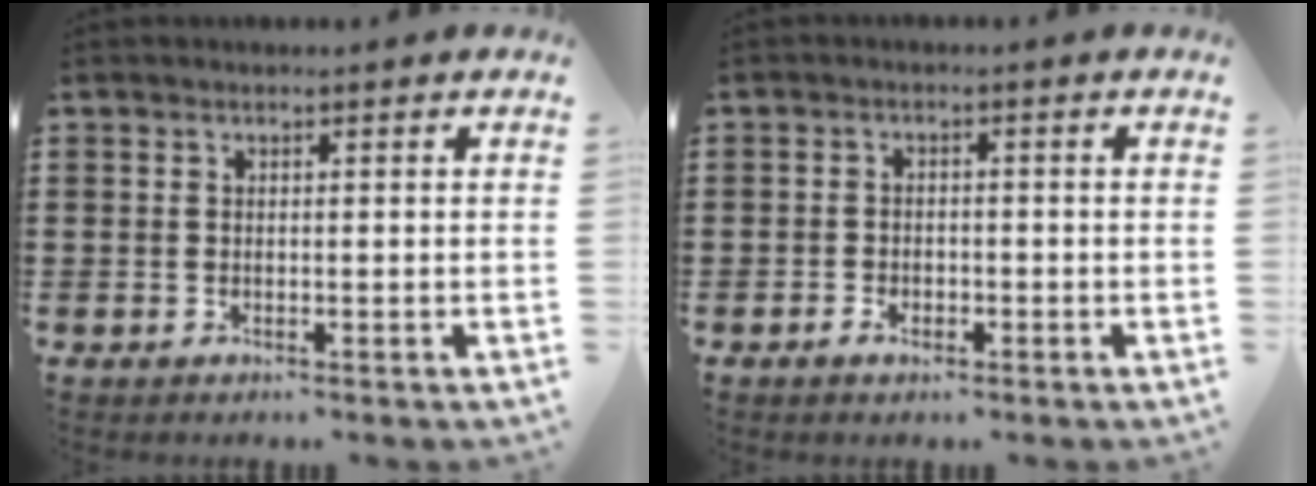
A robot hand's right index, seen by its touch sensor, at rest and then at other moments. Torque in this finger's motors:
{"motor_torque": [0.81, 1.33, 0.02, -0.01]}